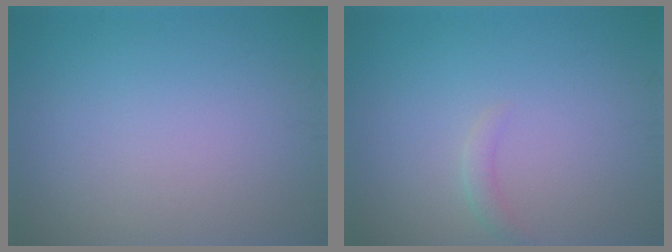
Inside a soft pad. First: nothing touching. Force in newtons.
{"total": 1.0, "press": 1.0, "slide": 0.1}